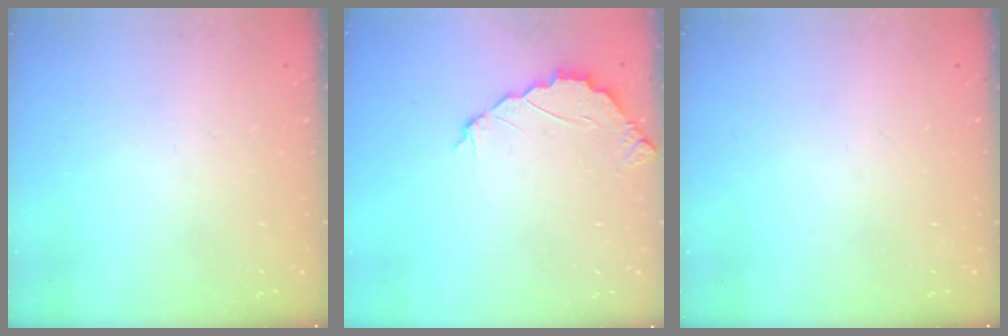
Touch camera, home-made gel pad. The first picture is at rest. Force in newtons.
{"total": 2.2, "press": 2.2, "slide": 0.2}
{"total": 0.0}